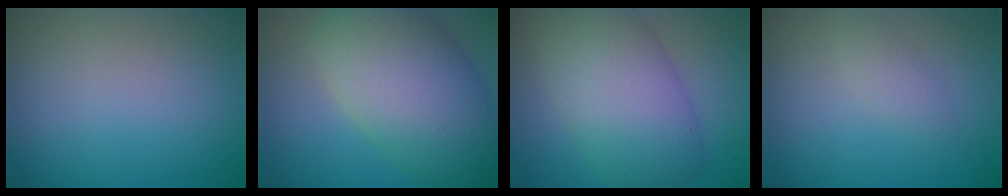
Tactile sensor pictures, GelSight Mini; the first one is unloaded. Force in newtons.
{"total": 11.8, "press": 11.8, "slide": 0.6}
{"total": 9.1, "press": 9.1, "slide": 0.5}
{"total": 1.3, "press": 1.3, "slide": 0.0}